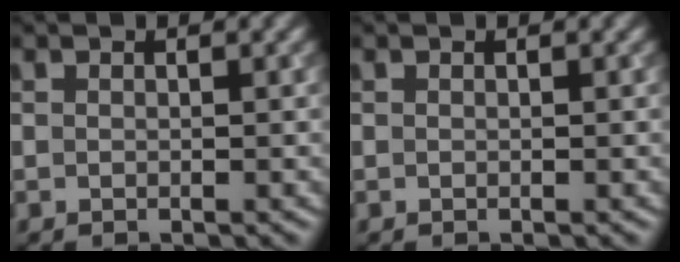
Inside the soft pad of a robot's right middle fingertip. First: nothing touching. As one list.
[{"total": 0.0}]